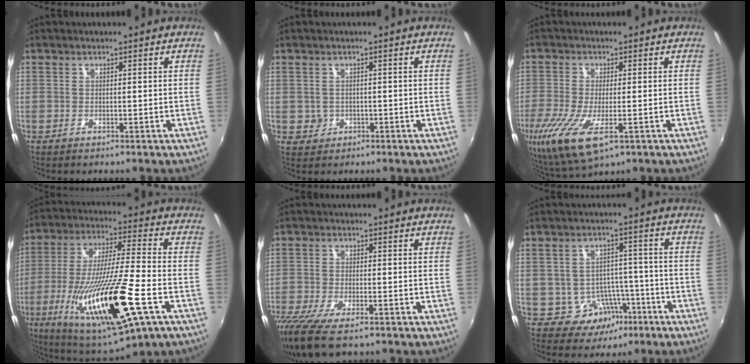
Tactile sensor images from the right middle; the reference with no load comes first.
{"total": 2.5, "force": [-0.3, 2.4, 0.5], "torque": [-0.008, 0.000, -0.001]}
{"total": 12.3, "force": [-5.0, 4.1, 10.5], "torque": [-0.224, -0.050, -0.086]}
{"total": 24.5, "force": [-9.0, 3.7, 22.5], "torque": [-0.433, -0.063, -0.155]}
{"total": 11.1, "force": [-7.9, 2.7, 7.3], "torque": [-0.167, -0.048, -0.147]}
{"total": 6.7, "force": [-3.5, 5.4, 1.8], "torque": [-0.034, 0.024, -0.030]}